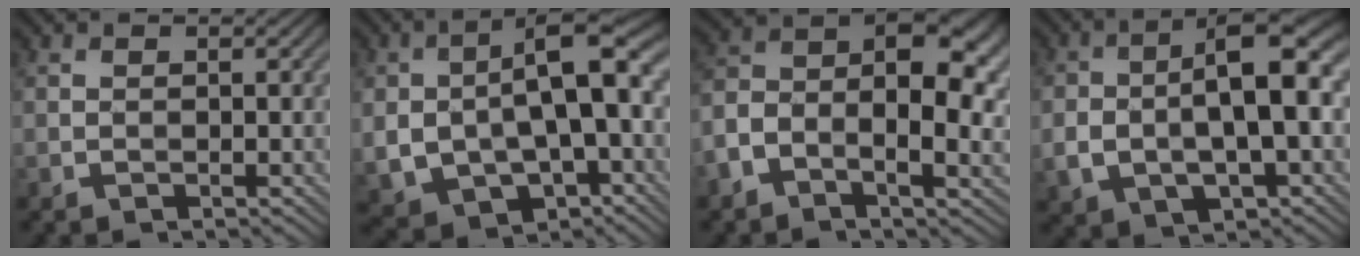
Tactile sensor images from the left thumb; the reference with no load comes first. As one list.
[{"total": 14.1, "force": [-1.6, 8.3, 11.3], "torque": [-0.214, -0.024, -0.011]}, {"total": 12.7, "force": [-2.3, 7.3, 10.1], "torque": [-0.176, -0.004, -0.049]}, {"total": 11.2, "force": [-1.3, 5.4, 9.7], "torque": [-0.180, -0.001, -0.020]}]